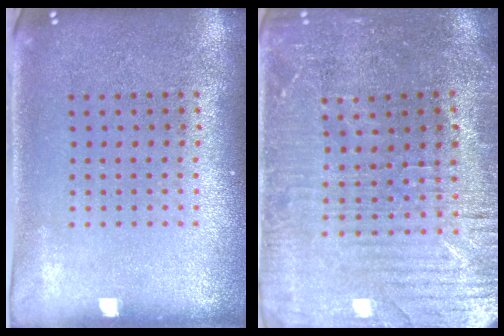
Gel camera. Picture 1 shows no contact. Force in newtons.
{"total": 2.2, "press": 2.2, "slide": 0.5}